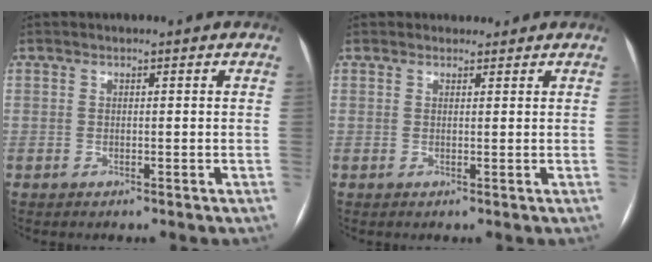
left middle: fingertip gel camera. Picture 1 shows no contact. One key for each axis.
{"total": 1.2, "fx": 1.0, "fy": 0.7, "fz": -0.2, "tx": 0.004, "ty": 0.006, "tz": 0.013}